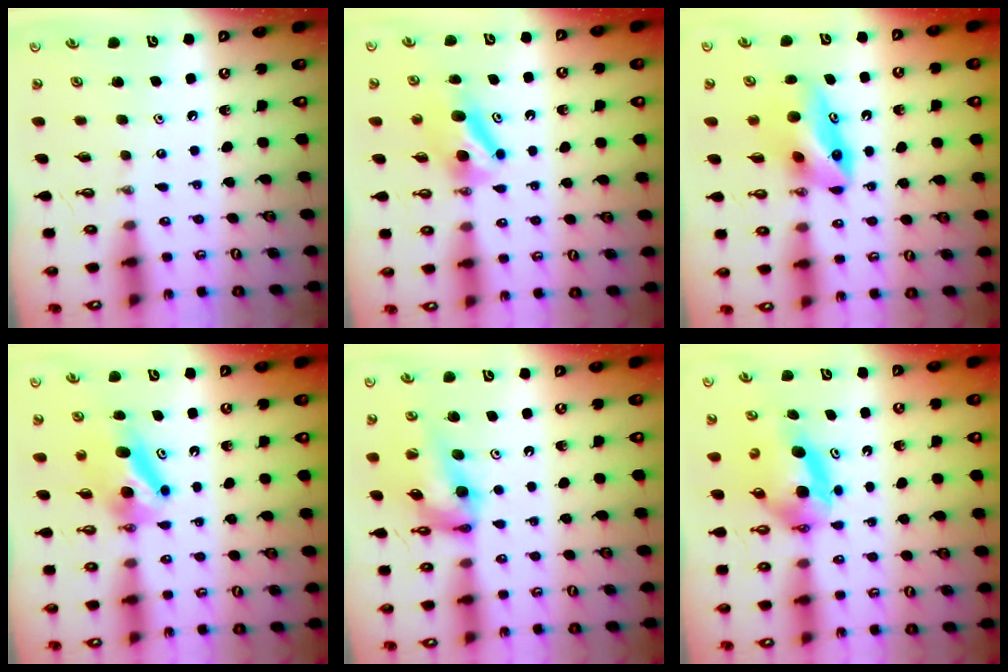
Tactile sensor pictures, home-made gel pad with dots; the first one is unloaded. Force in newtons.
{"total": 8.1, "press": 7.9, "slide": 1.6}
{"total": 9.3, "press": 8.4, "slide": 4.0}
{"total": 6.9, "press": 6.6, "slide": 1.9}
{"total": 12.5, "press": 12.5, "slide": 1.0}
{"total": 6.9, "press": 5.2, "slide": 4.6}